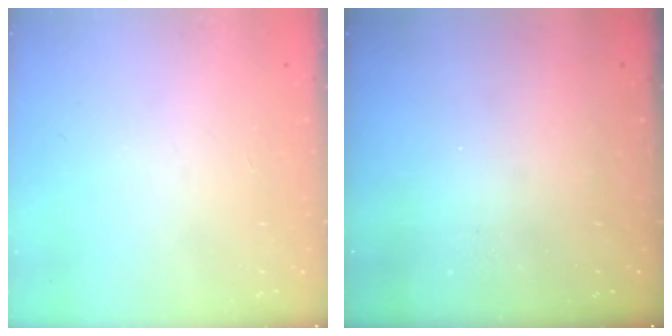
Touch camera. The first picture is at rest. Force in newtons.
{"total": 0.0}